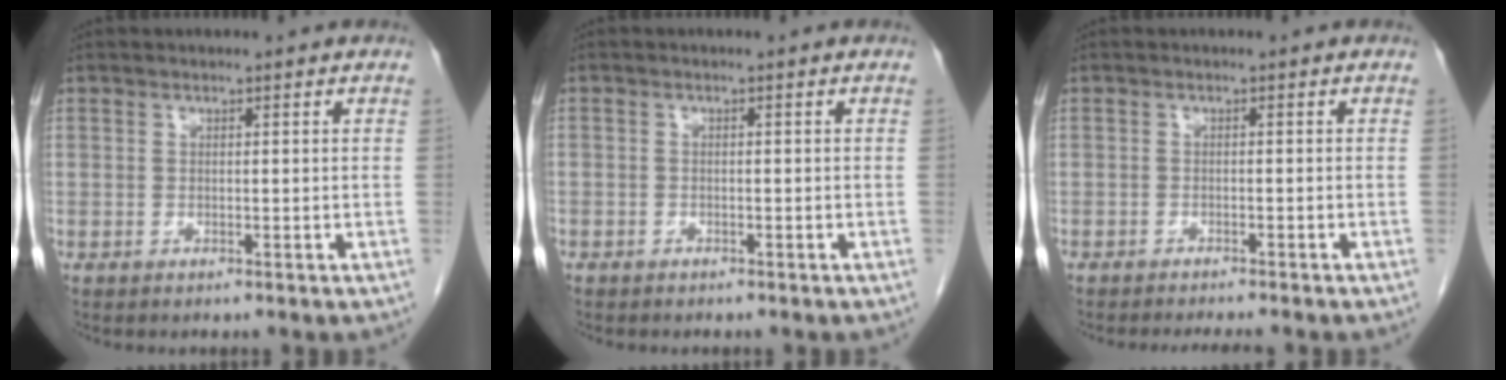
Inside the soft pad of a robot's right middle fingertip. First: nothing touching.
{"total": 0.9, "force": [-0.6, 0.6, 0.1], "torque": [-0.009, 0.003, -0.012]}
{"total": 4.4, "force": [-4.0, 0.5, 1.8], "torque": [-0.018, -0.007, -0.055]}